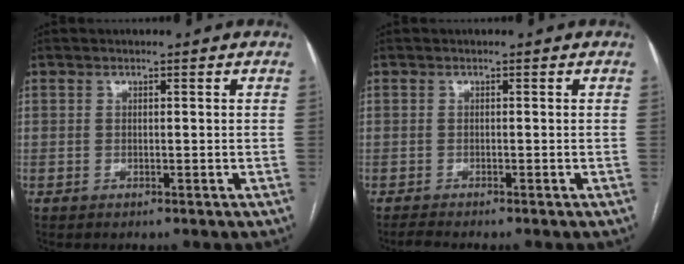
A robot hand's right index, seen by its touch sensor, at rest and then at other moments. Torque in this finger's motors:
{"motor_torque": [-2.14, 0.00, -1.05, -0.19]}